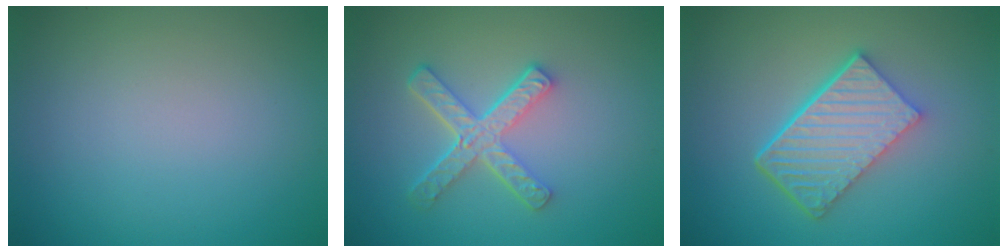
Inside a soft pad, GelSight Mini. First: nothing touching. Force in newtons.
{"total": 4.5, "press": 3.3, "slide": 3.1}
{"total": 6.6, "press": 4.4, "slide": 4.9}